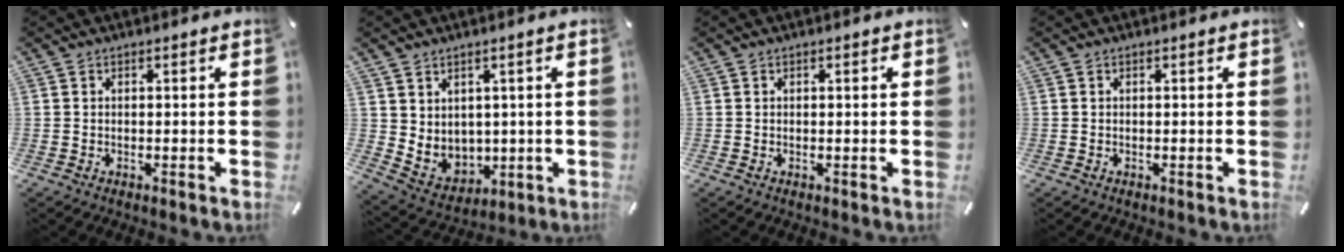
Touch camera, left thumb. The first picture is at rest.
{"total": 6.3, "force": [3.5, 5.2, 0.2], "torque": [-0.022, -0.035, 0.078]}
{"total": 0.5, "force": [0.1, 0.1, 0.5], "torque": [-0.010, -0.001, 0.002]}
{"total": 0.0}